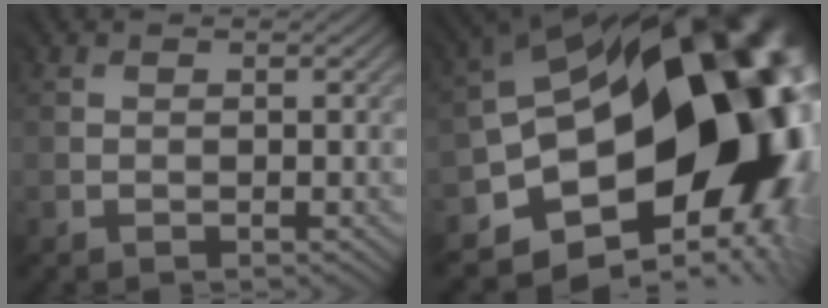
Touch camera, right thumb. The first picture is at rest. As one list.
[{"total": 20.9, "force": [-3.1, 13.9, 15.3], "torque": [-0.246, -0.066, -0.032]}]